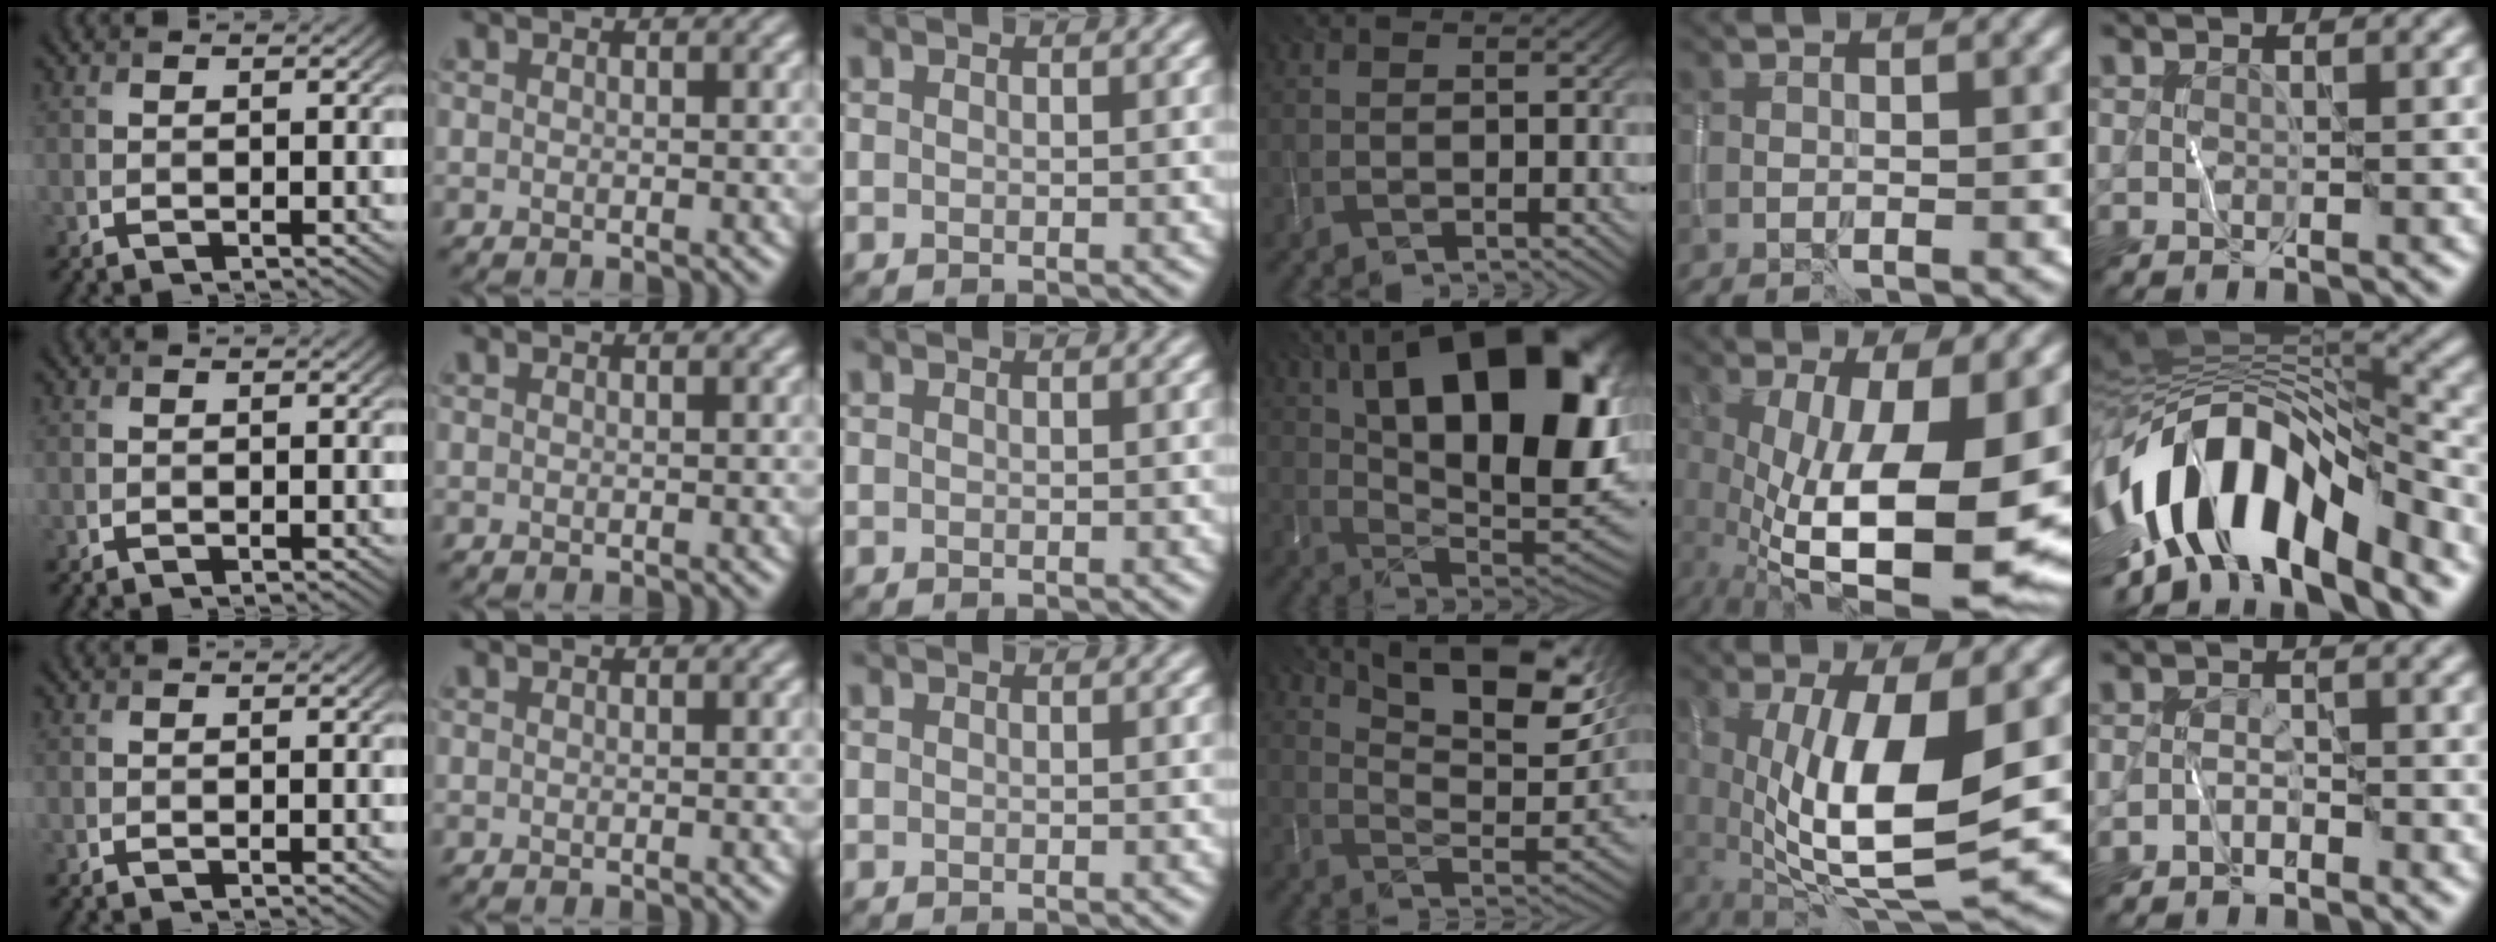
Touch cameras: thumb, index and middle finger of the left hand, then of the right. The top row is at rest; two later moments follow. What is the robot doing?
{"motion": "wipe", "object": "whiteboard"}